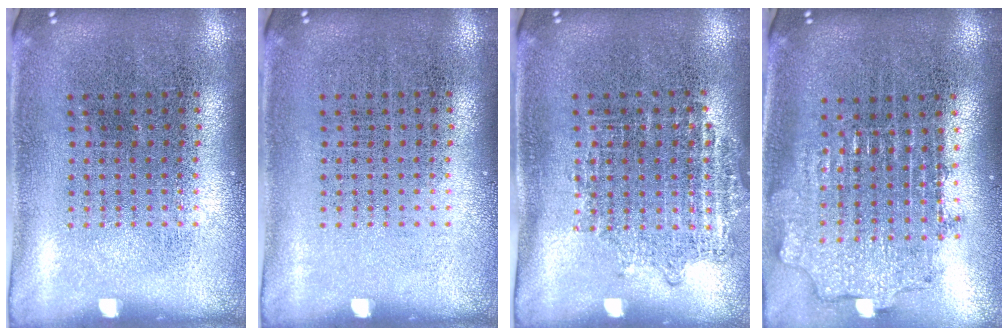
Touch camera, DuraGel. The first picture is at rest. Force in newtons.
{"total": 0.0}
{"total": 0.9, "press": 0.9, "slide": 0.2}
{"total": 1.9, "press": 1.4, "slide": 1.3}